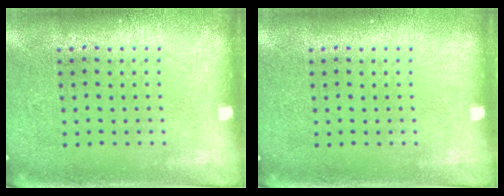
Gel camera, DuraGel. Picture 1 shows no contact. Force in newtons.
{"total": 0.0}